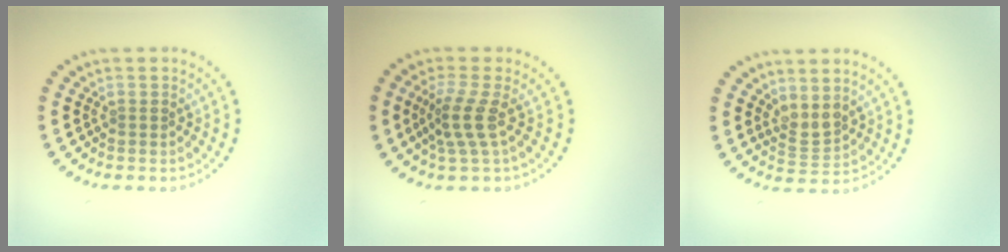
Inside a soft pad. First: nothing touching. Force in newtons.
{"total": 2.8, "press": 2.3, "slide": 1.6}
{"total": 1.9, "press": 1.5, "slide": 1.2}